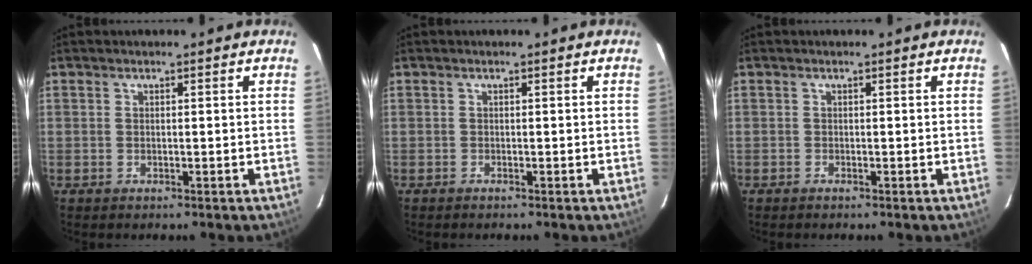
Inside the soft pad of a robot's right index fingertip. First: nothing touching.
{"total": 0.0}
{"total": 0.0}